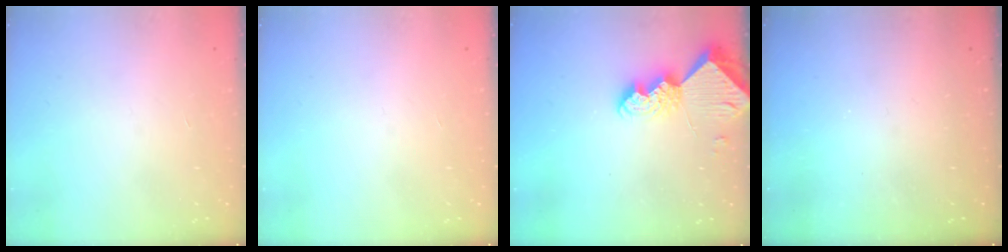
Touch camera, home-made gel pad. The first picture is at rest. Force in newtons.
{"total": 0.0}
{"total": 9.6, "press": 9.5, "slide": 0.9}
{"total": 0.0}